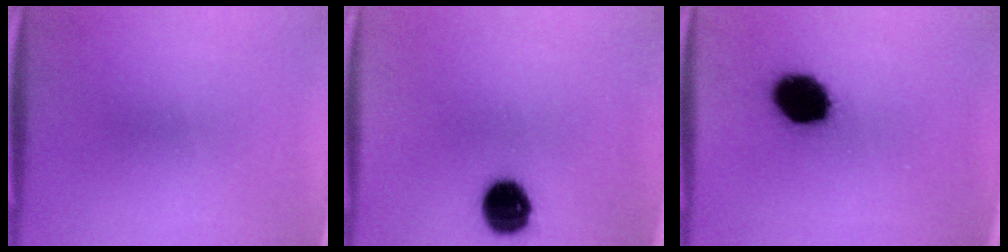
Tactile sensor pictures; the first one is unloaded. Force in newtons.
{"total": 10.7}
{"total": 13.7}